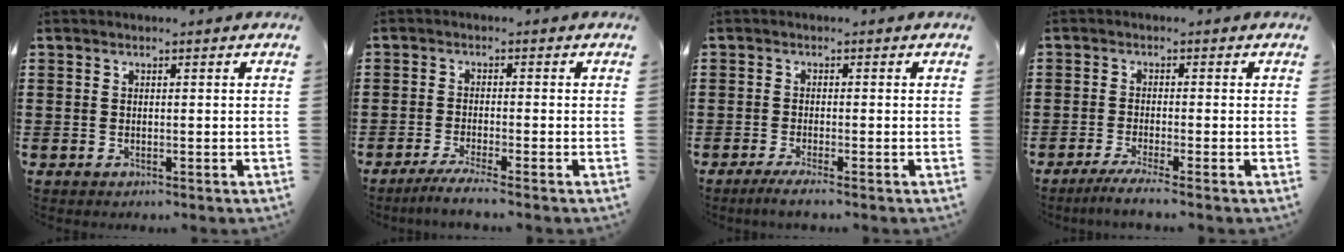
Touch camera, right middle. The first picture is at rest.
{"total": 2.6, "force": [-2.0, -0.3, 1.6], "torque": [-0.026, -0.003, -0.038]}
{"total": 1.6, "force": [-1.2, -0.1, 1.1], "torque": [-0.017, 0.000, -0.022]}
{"total": 2.5, "force": [-1.8, -0.3, 1.6], "torque": [-0.034, -0.006, -0.036]}